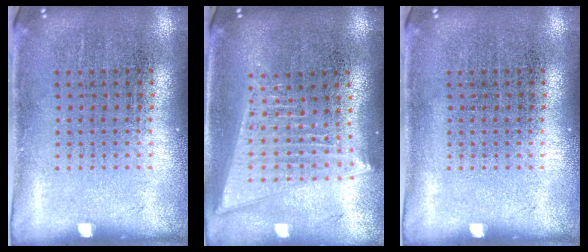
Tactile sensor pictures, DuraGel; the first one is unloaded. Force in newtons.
{"total": 2.0, "press": 1.7, "slide": 1.0}
{"total": 0.0}